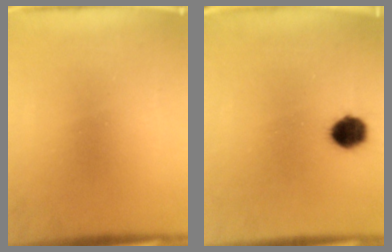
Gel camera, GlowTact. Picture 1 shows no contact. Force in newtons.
{"total": 6.5}